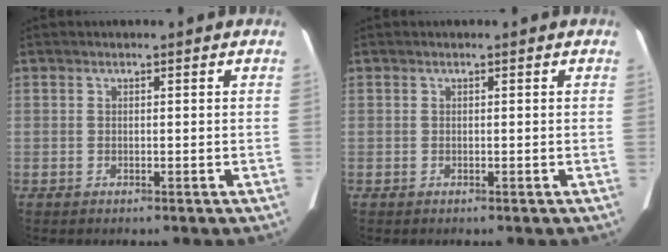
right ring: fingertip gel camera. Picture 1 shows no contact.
{"total": 0.0}